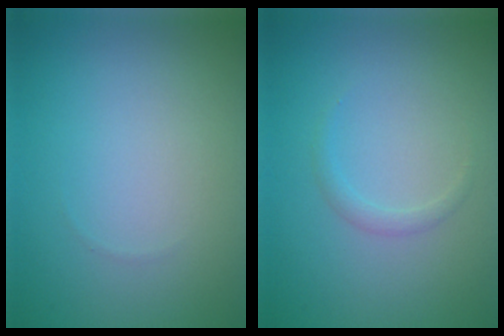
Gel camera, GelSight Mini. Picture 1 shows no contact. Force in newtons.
{"total": 0.9, "press": 0.9, "slide": 0.0}